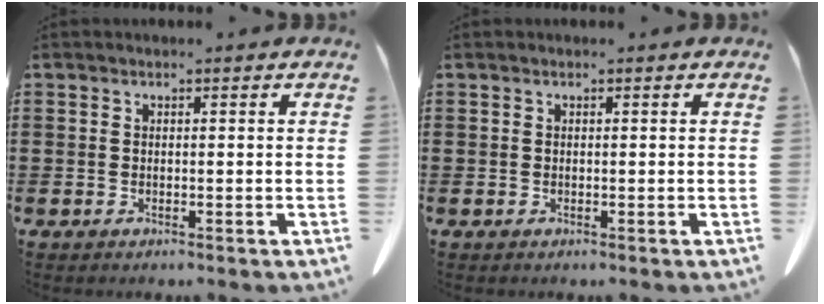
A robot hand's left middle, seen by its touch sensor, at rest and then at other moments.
{"total": 0.0}